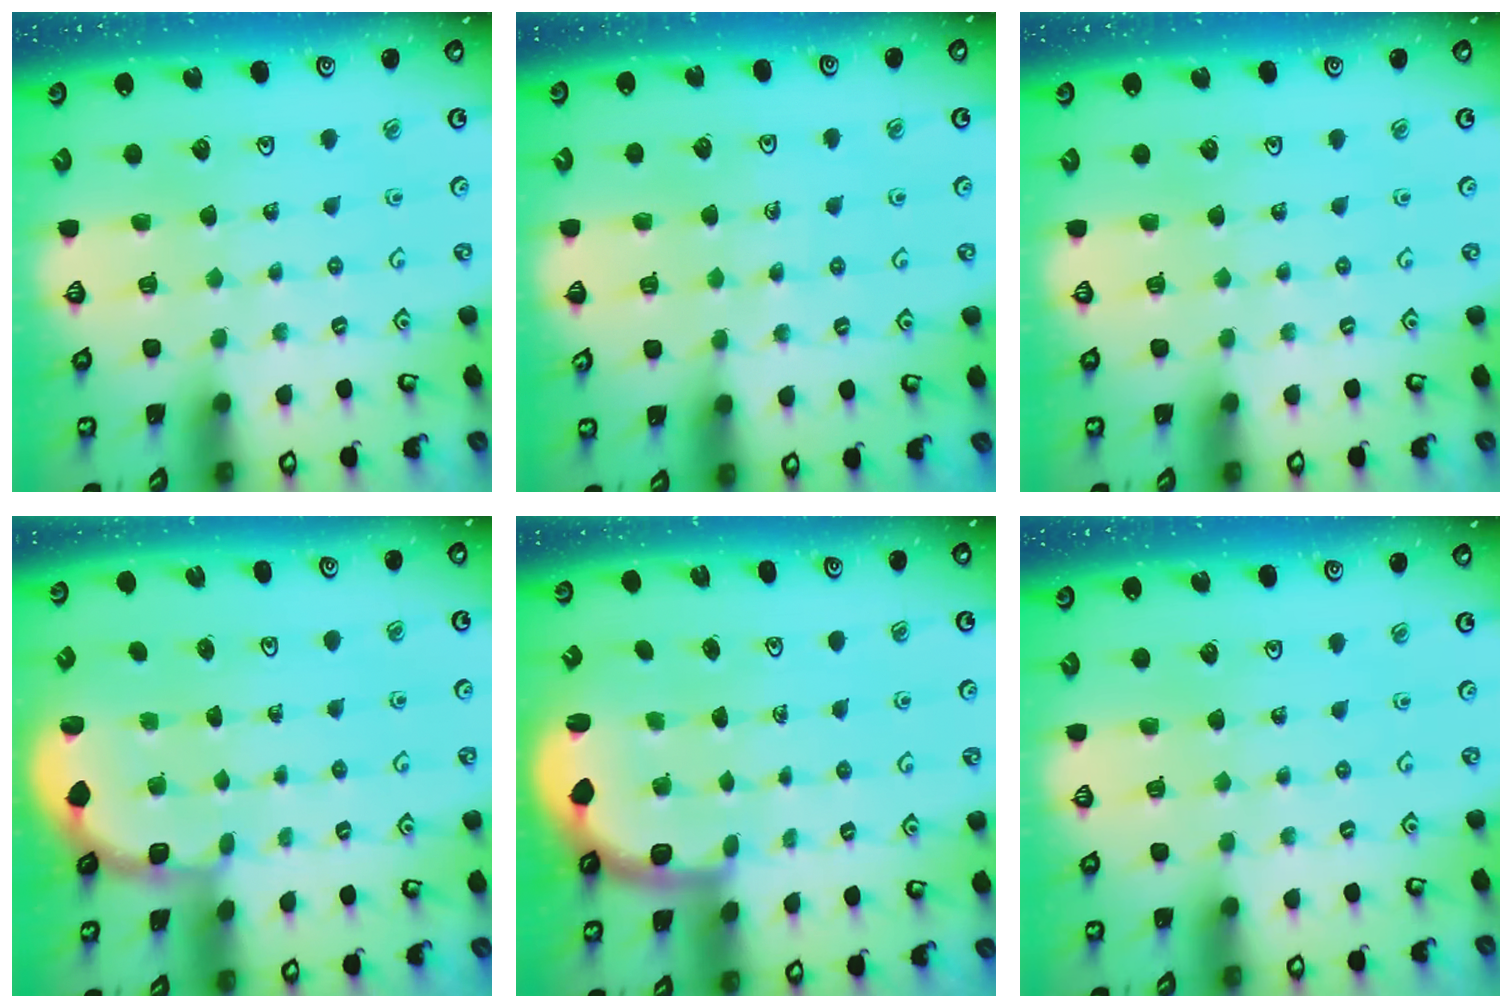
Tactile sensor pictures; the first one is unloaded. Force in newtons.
{"total": 4.5, "press": 4.4, "slide": 1.0}
{"total": 0.0}
{"total": 1.9, "press": 1.8, "slide": 0.7}
{"total": 2.1, "press": 1.9, "slide": 1.0}
{"total": 0.0}